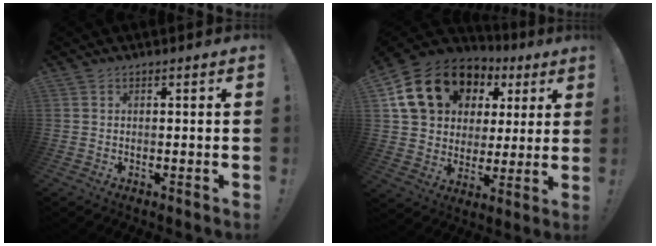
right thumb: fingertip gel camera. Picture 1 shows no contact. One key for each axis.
{"total": 19.9, "fx": 9.5, "fy": 14.4, "fz": 10.0, "tx": -0.170, "ty": -0.028, "tz": 0.197}